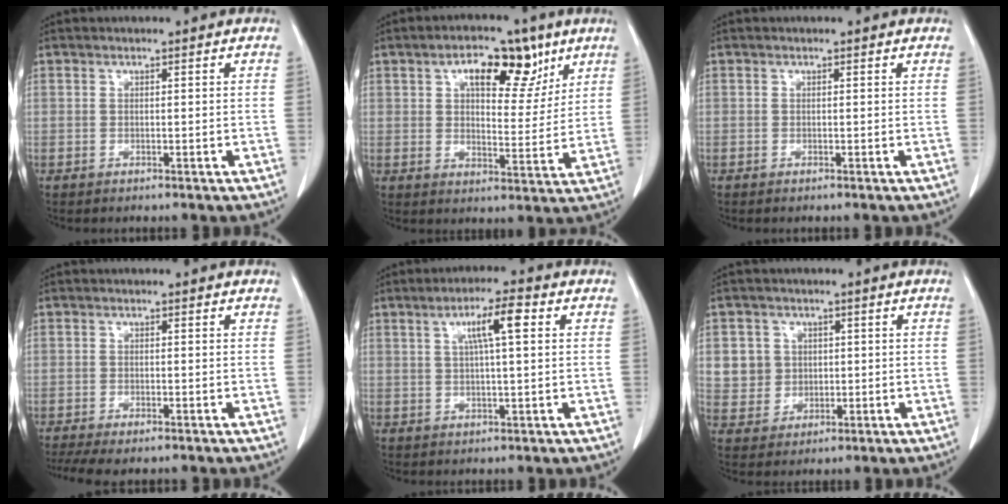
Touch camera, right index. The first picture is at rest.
{"total": 10.4, "force": [5.5, 5.0, 7.3], "torque": [-0.105, 0.014, 0.086]}
{"total": 0.0}
{"total": 6.0, "force": [-4.4, 1.9, 3.6], "torque": [-0.059, -0.006, -0.073]}
{"total": 6.1, "force": [1.9, 0.5, 5.8], "torque": [-0.102, 0.010, 0.032]}
{"total": 5.4, "force": [1.2, 5.2, 0.7], "torque": [-0.007, 0.015, 0.031]}